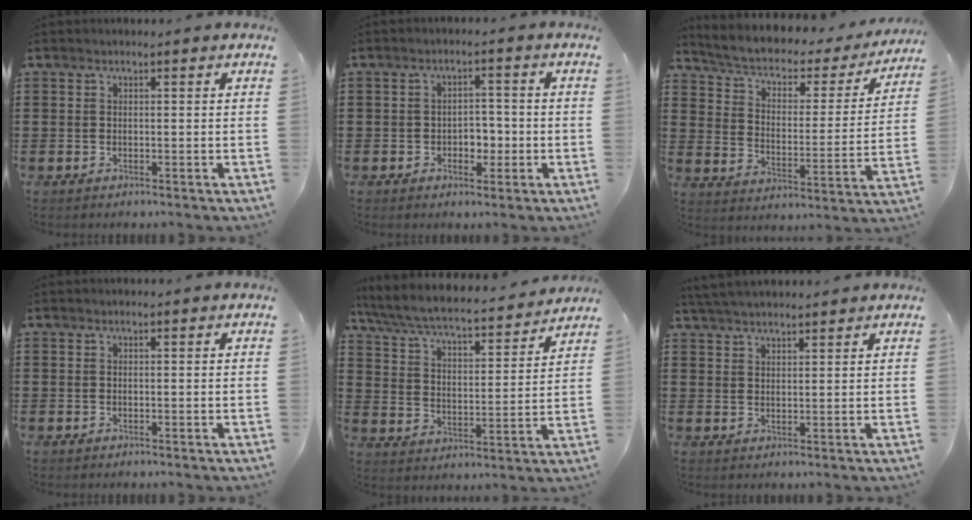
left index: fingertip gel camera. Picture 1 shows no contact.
{"total": 3.1, "force": [-1.0, 2.3, 1.8], "torque": [-0.032, 0.002, -0.025]}
{"total": 3.8, "force": [2.7, 1.7, 2.1], "torque": [-0.056, -0.022, 0.036]}
{"total": 0.0}
{"total": 5.7, "force": [5.2, 0.4, 2.3], "torque": [-0.068, -0.038, 0.082]}
{"total": 3.7, "force": [3.5, 0.3, 1.0], "torque": [-0.028, -0.002, 0.067]}